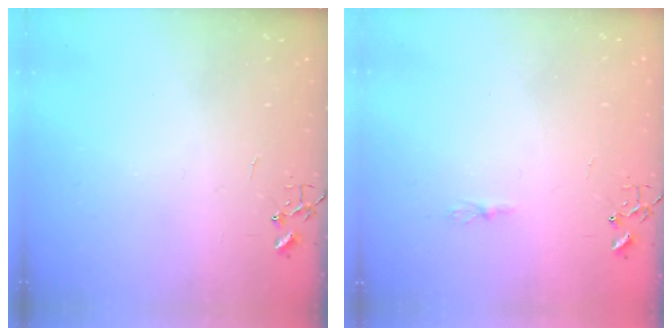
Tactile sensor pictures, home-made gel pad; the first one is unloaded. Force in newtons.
{"total": 4.1, "press": 4.1, "slide": 0.5}